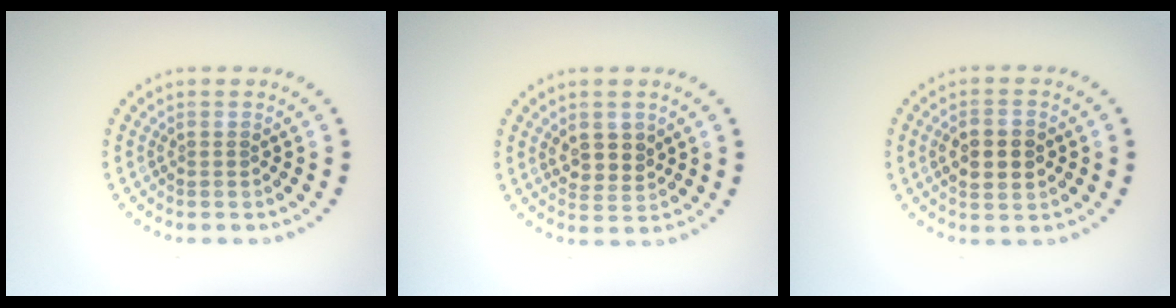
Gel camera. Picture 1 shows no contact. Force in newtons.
{"total": 2.7, "press": 2.5, "slide": 0.8}
{"total": 4.6, "press": 4.6, "slide": 0.2}